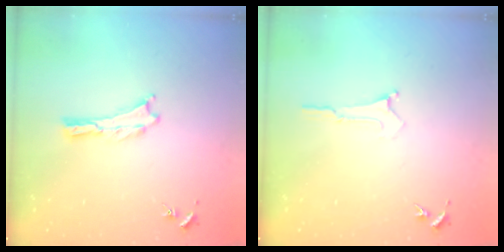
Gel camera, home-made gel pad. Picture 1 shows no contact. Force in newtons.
{"total": 0.0}